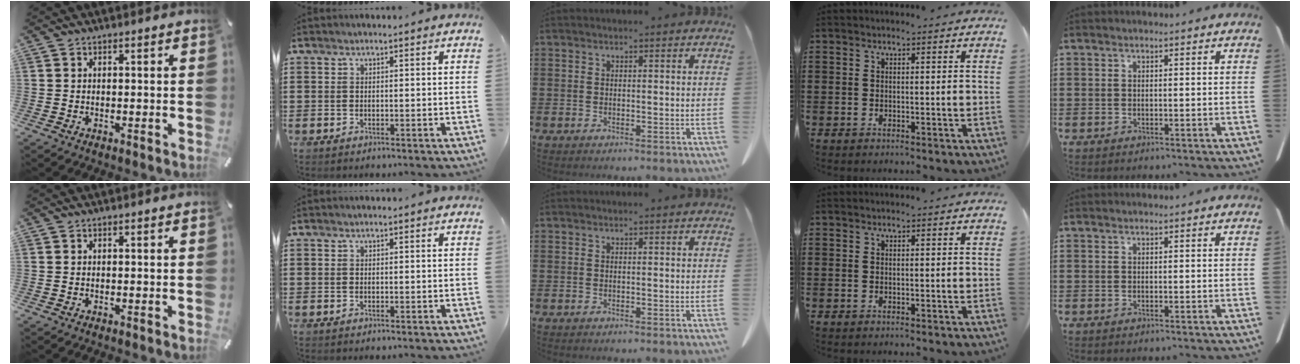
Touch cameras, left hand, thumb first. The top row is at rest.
{}